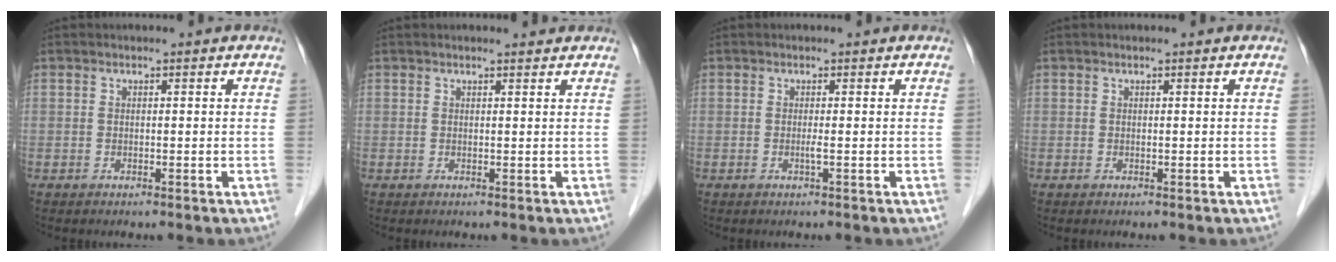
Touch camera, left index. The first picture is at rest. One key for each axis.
{"total": 1.3, "fx": 1.2, "fy": 0.0, "fz": 0.2, "tx": -0.009, "ty": 0.000, "tz": 0.017}
{"total": 0.7, "fx": -0.2, "fy": -0.2, "fz": 0.6, "tx": -0.008, "ty": -0.002, "tz": -0.007}
{"total": 0.0}